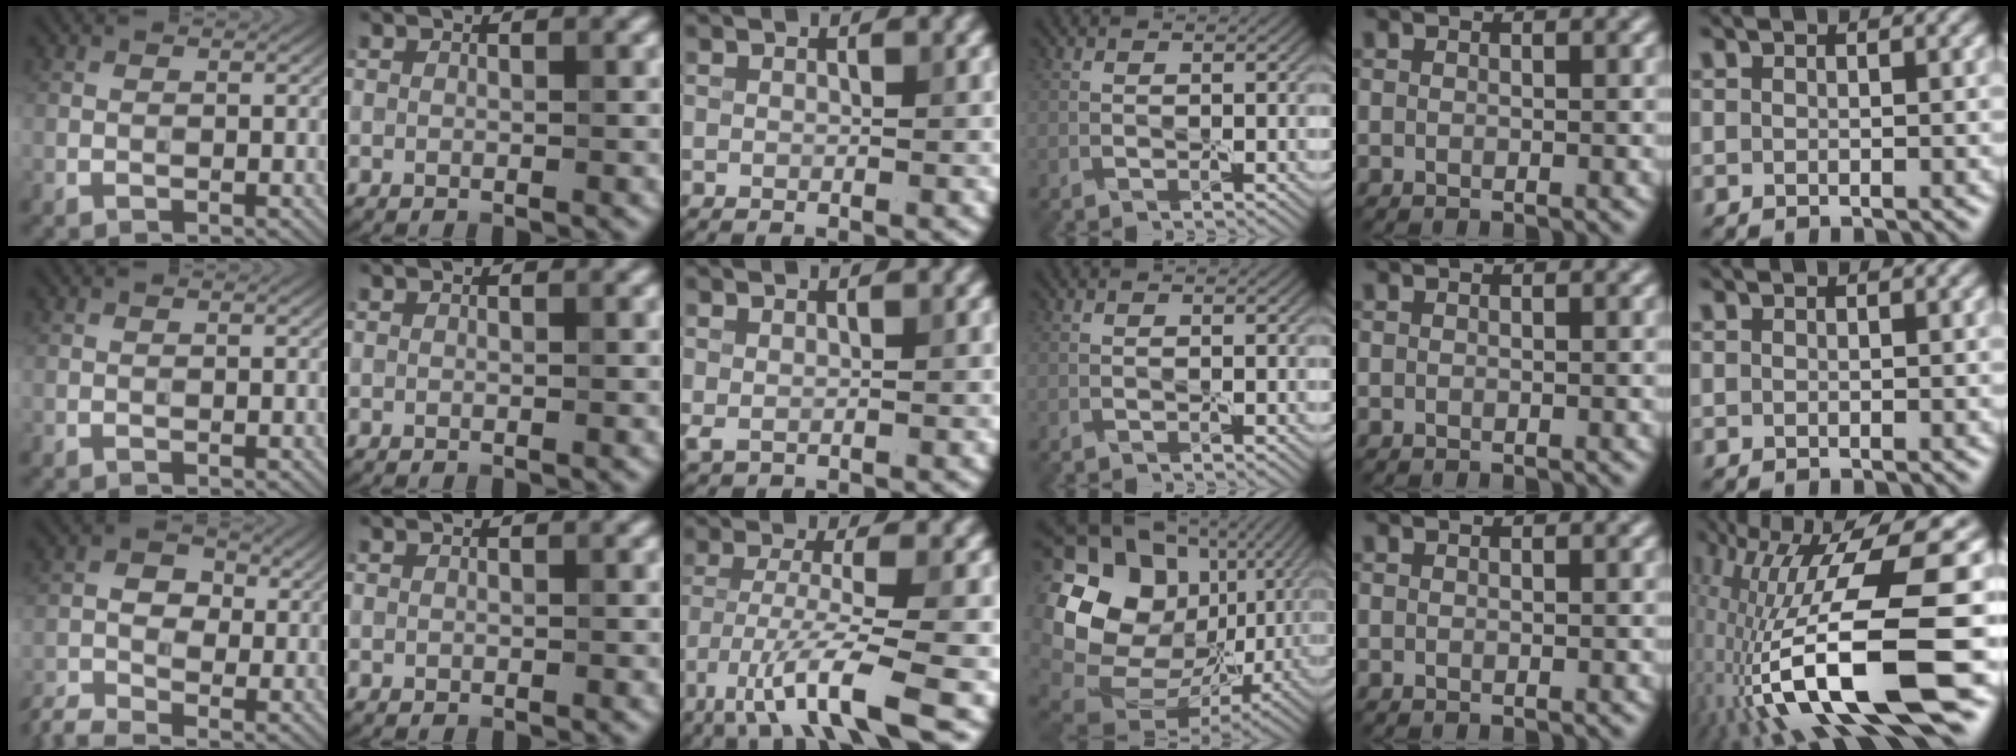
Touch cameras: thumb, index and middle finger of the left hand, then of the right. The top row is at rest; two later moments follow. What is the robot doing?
{"motion": "peel", "object": "shipping label"}